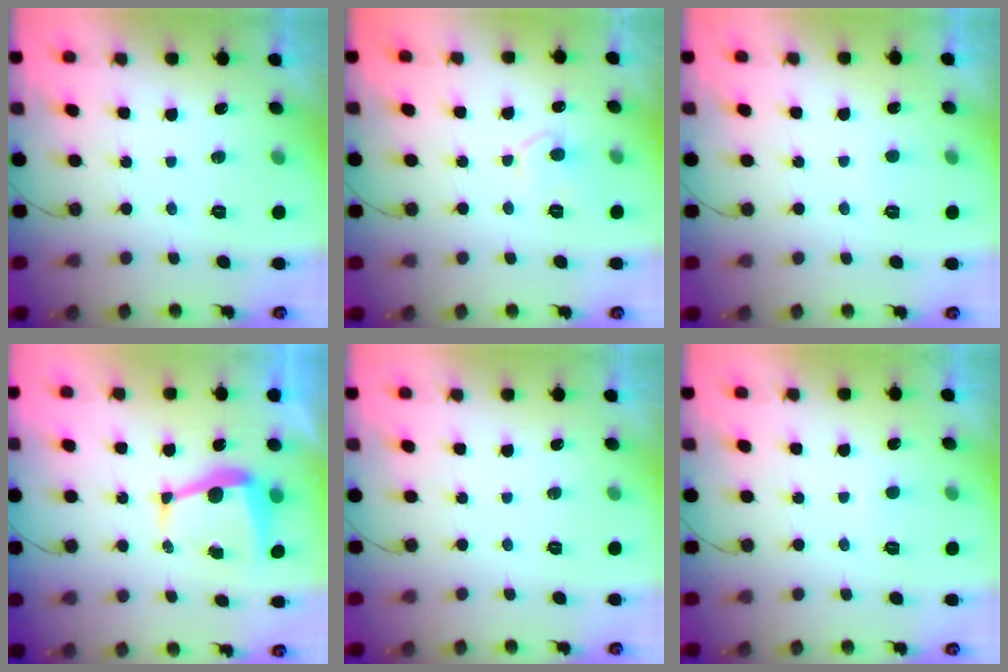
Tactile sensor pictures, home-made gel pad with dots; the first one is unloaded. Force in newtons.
{"total": 6.8, "press": 6.8, "slide": 0.7}
{"total": 2.1, "press": 2.1, "slide": 0.2}
{"total": 6.8, "press": 6.8, "slide": 0.3}
{"total": 0.0}
{"total": 1.7, "press": 1.7, "slide": 0.2}